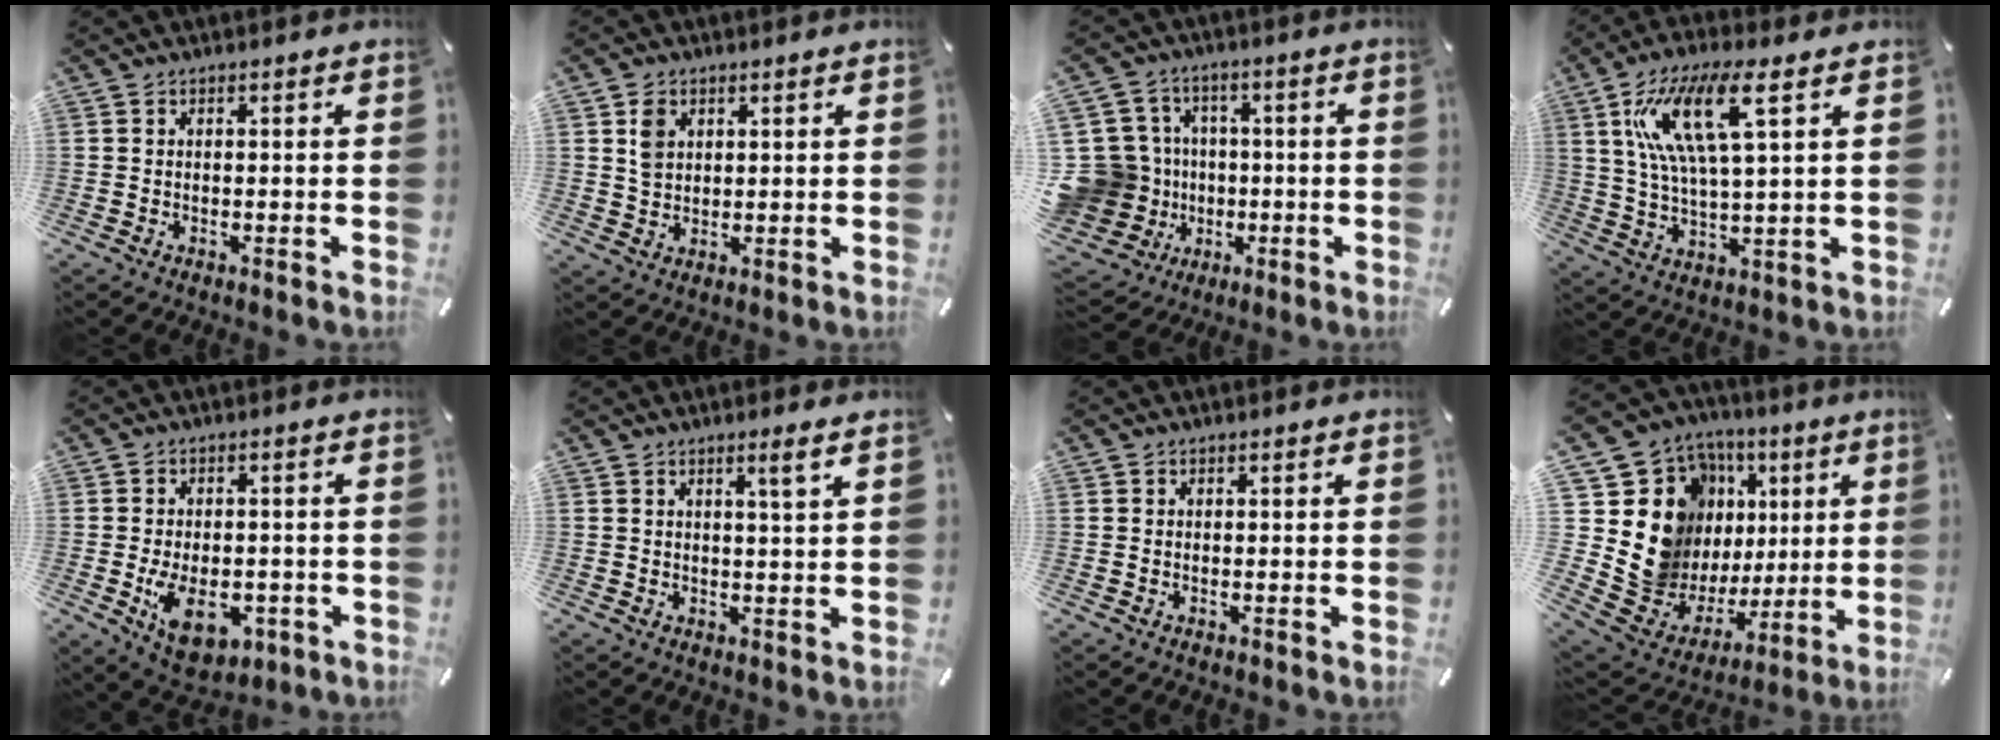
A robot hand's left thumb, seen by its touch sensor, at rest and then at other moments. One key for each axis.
{"total": 4.2, "fx": 1.8, "fy": 3.2, "fz": 1.9, "tx": -0.037, "ty": 0.001, "tz": 0.032}
{"total": 17.2, "fx": -1.5, "fy": 16.0, "fz": 6.3, "tx": -0.146, "ty": 0.007, "tz": -0.006}
{"total": 12.8, "fx": 4.3, "fy": 3.7, "fz": 11.5, "tx": -0.244, "ty": 0.002, "tz": 0.070}
{"total": 9.7, "fx": -2.8, "fy": 6.2, "fz": 6.9, "tx": -0.131, "ty": -0.004, "tz": -0.046}
{"total": 3.4, "fx": 2.0, "fy": -0.1, "fz": 2.8, "tx": -0.051, "ty": -0.006, "tz": 0.031}
{"total": 0.0}
{"total": 17.7, "fx": 3.7, "fy": 15.5, "fz": 7.7, "tx": -0.139, "ty": -0.066, "tz": 0.105}